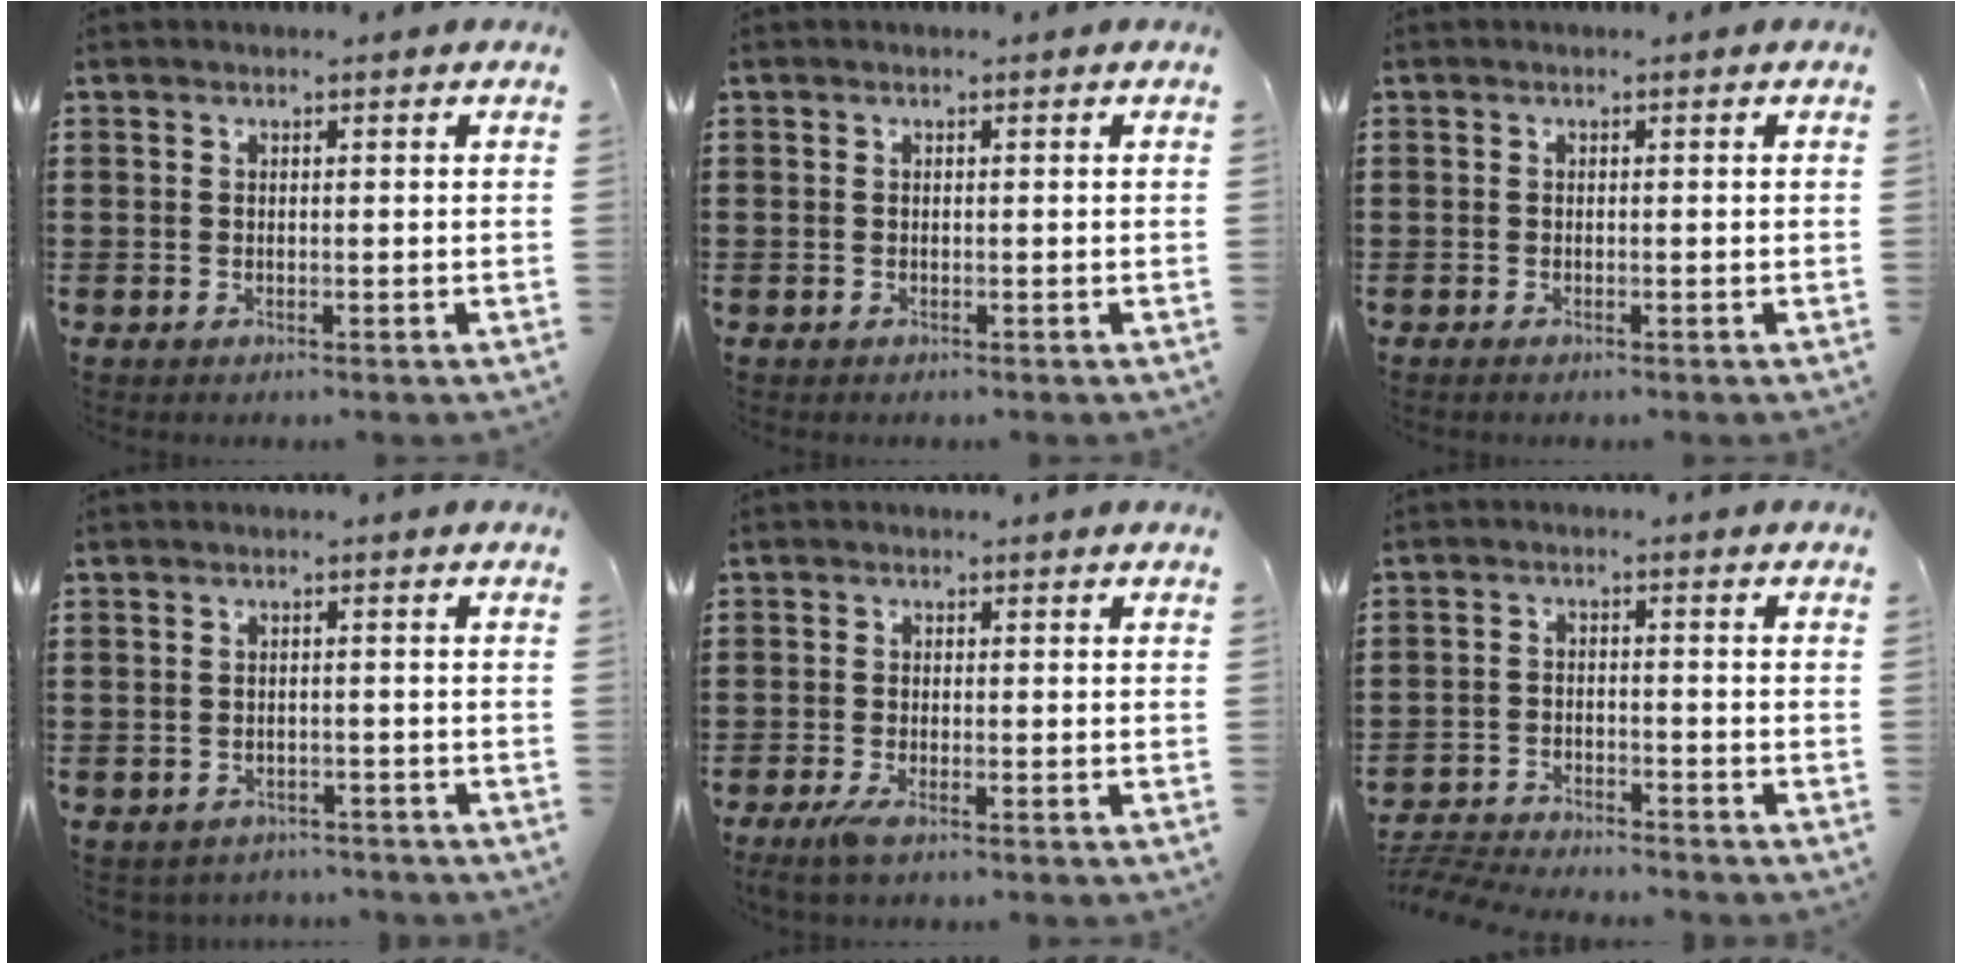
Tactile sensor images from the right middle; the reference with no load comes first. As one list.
[{"total": 0.0}, {"total": 0.0}, {"total": 1.6, "force": [-1.6, 0.4, -0.1], "torque": [-0.006, -0.001, -0.036]}, {"total": 2.2, "force": [-1.3, 0.3, 1.8], "torque": [-0.038, -0.003, -0.026]}, {"total": 4.6, "force": [-4.6, 0.2, 0.5], "torque": [-0.024, -0.003, -0.099]}]